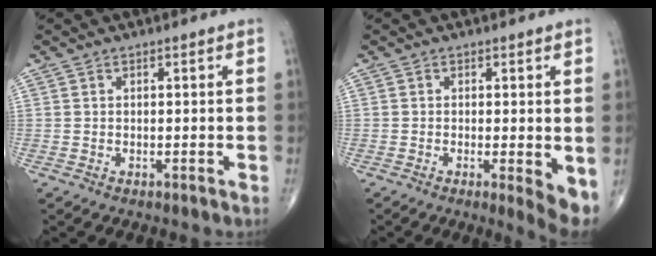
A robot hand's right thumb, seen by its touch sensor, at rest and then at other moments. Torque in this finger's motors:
{"motor_torque": [0.18, 0.36, 0.10, -0.20, 0.03]}